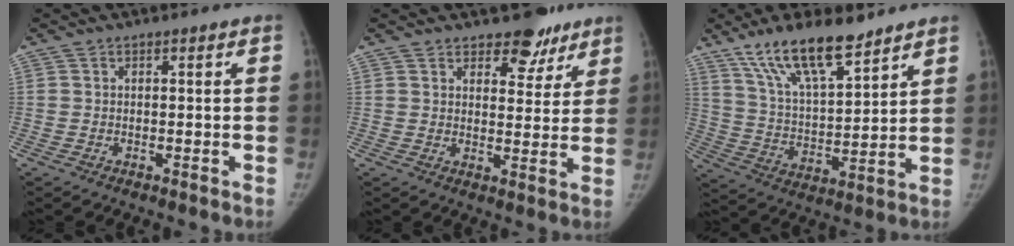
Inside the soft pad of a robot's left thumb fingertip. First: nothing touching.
{"total": 7.5, "force": [5.6, 4.0, 3.1], "torque": [0.000, -0.031, 0.078]}
{"total": 15.8, "force": [11.3, 4.8, 10.0], "torque": [-0.160, -0.056, 0.214]}